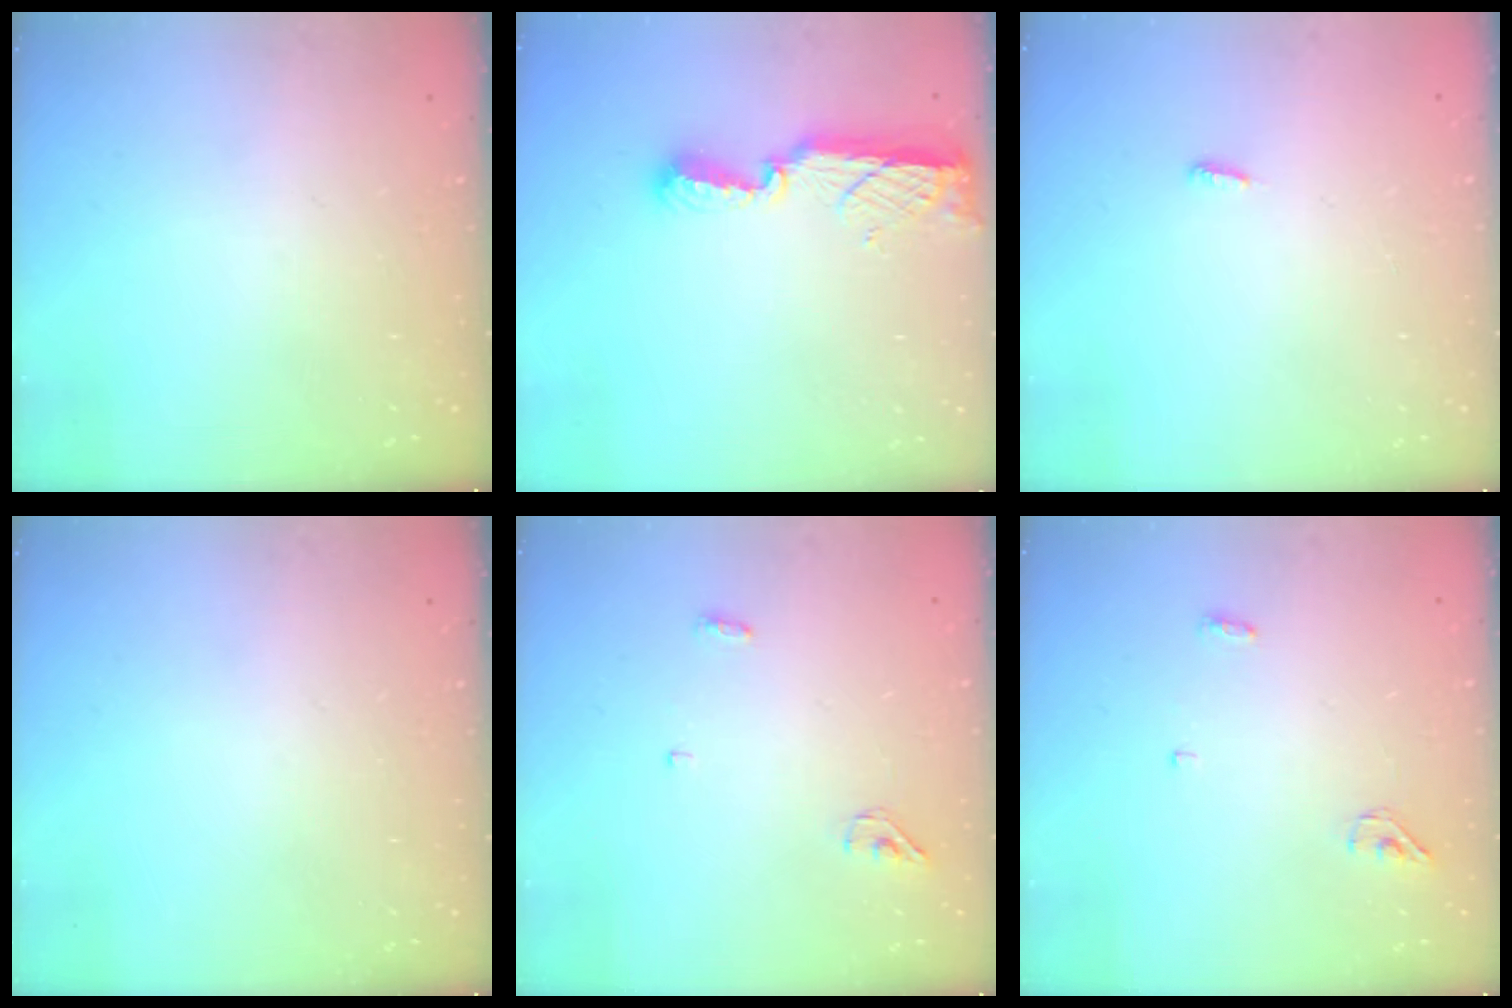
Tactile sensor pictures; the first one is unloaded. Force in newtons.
{"total": 8.5, "press": 8.4, "slide": 0.8}
{"total": 3.6, "press": 3.4, "slide": 1.0}
{"total": 0.0}
{"total": 3.6, "press": 3.5, "slide": 0.9}
{"total": 3.6, "press": 3.5, "slide": 0.9}